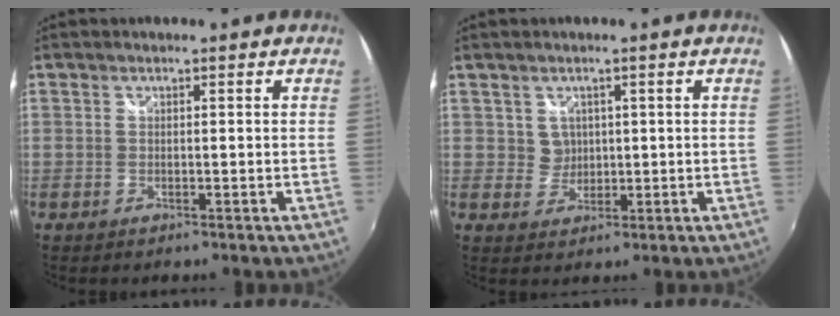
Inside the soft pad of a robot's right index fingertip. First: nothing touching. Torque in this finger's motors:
{"motor_torque": [-1.04, 1.04, 0.00, 0.00]}